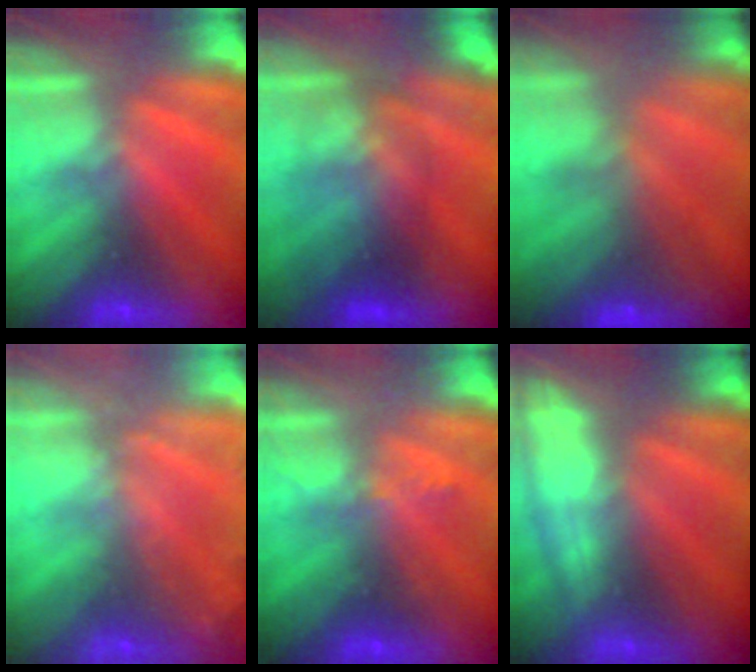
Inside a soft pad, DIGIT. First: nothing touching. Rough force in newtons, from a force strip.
{"total": 2.8}
{"total": 11.1}
{"total": 6.2}
{"total": 2.3}
{"total": 2.7}